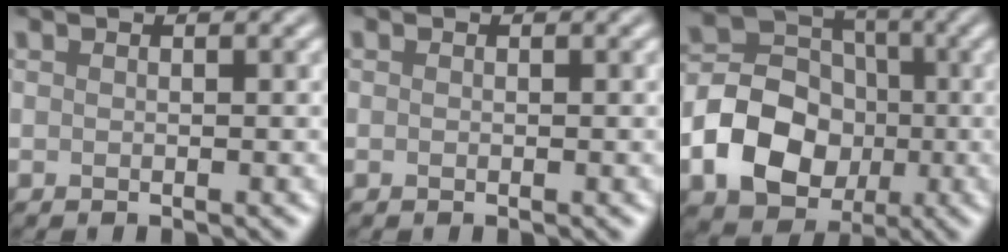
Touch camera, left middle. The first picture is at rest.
{"total": 0.0}
{"total": 9.3, "force": [-2.3, 7.4, 5.0], "torque": [-0.077, -0.008, -0.062]}